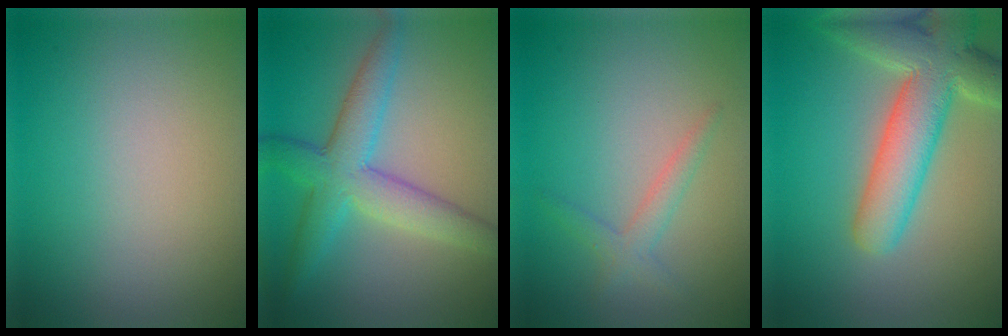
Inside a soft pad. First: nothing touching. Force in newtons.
{"total": 5.7, "press": 5.7, "slide": 0.2}
{"total": 1.8, "press": 1.8, "slide": 0.1}
{"total": 8.2, "press": 8.1, "slide": 0.8}